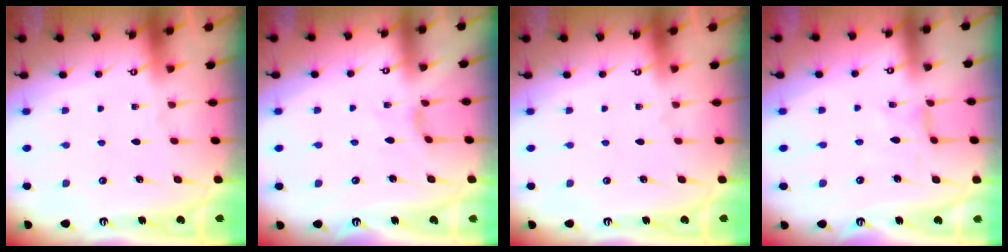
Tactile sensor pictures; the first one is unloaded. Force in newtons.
{"total": 1.5, "press": 1.4, "slide": 0.4}
{"total": 0.0}
{"total": 0.0}